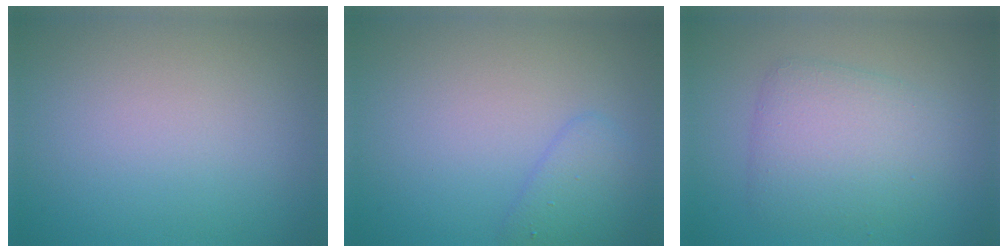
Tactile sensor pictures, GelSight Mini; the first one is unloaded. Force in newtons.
{"total": 2.2, "press": 2.2, "slide": 0.1}
{"total": 4.2, "press": 4.2, "slide": 0.1}